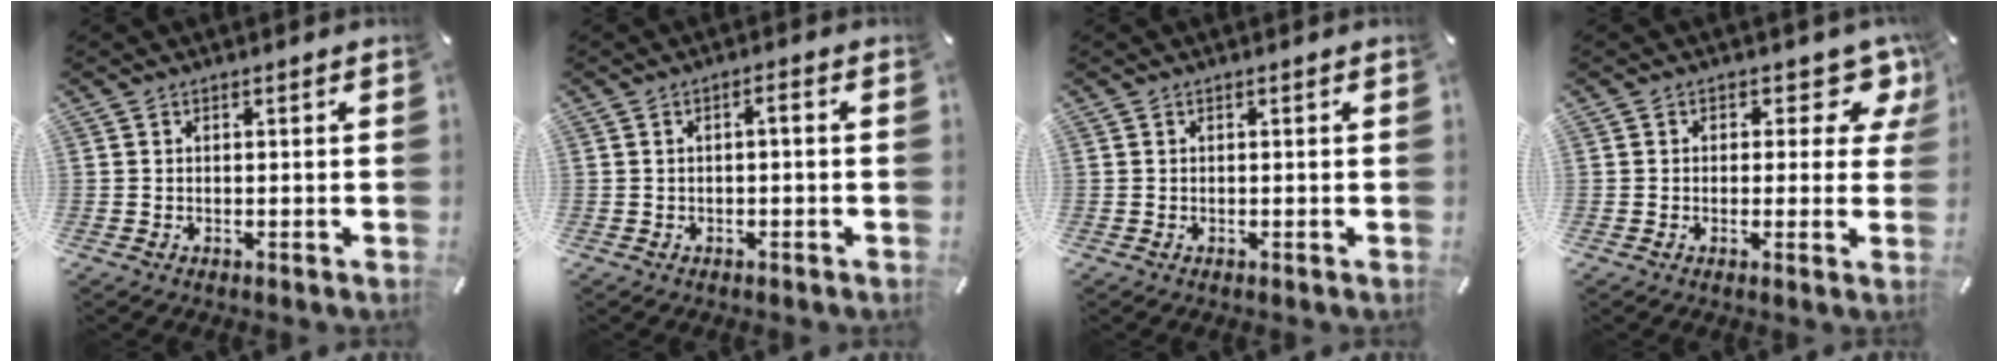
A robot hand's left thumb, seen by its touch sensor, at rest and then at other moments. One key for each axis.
{"total": 1.9, "fx": -0.8, "fy": 0.6, "fz": 1.6, "tx": -0.029, "ty": 0.005, "tz": -0.016}
{"total": 0.0}
{"total": 7.5, "fx": 3.5, "fy": 4.5, "fz": 4.9, "tx": -0.046, "ty": -0.022, "tz": 0.055}